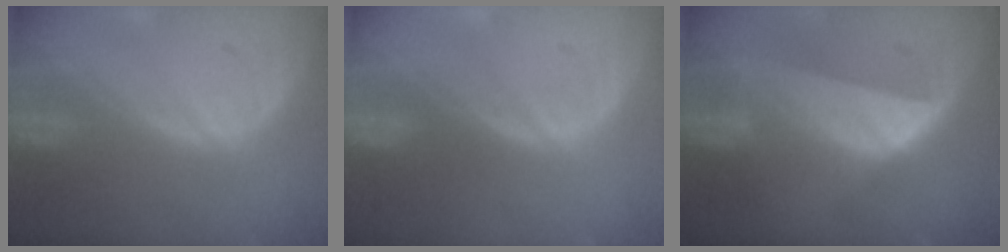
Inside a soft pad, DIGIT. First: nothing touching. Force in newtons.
{"total": 0.0}
{"total": 7.9, "press": 7.0, "slide": 3.7}